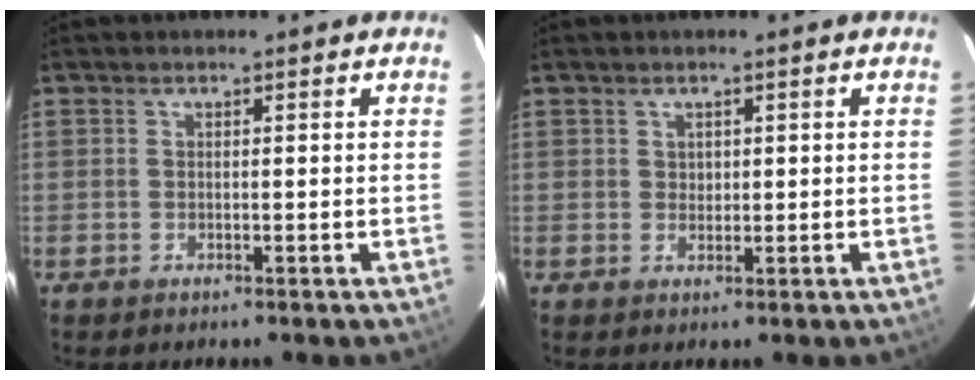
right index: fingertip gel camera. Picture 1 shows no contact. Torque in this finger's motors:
{"motor_torque": [-0.16, 0.08, -0.03, 0.00]}